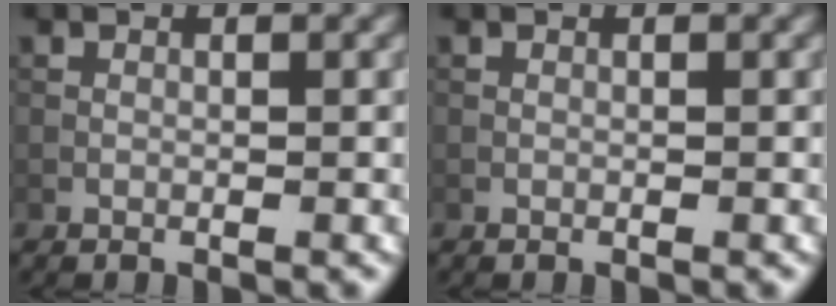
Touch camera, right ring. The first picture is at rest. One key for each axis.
{"total": 0.0}